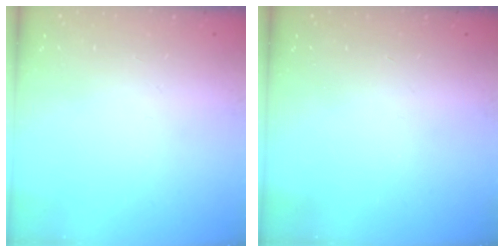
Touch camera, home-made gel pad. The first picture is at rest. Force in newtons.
{"total": 0.0}